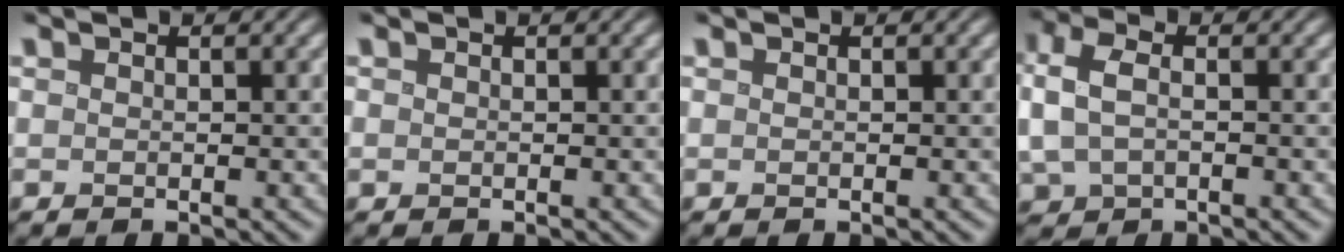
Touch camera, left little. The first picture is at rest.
{"total": 0.0}
{"total": 0.0}
{"total": 4.7, "force": [0.3, 3.2, 3.4], "torque": [-0.093, 0.003, 0.002]}